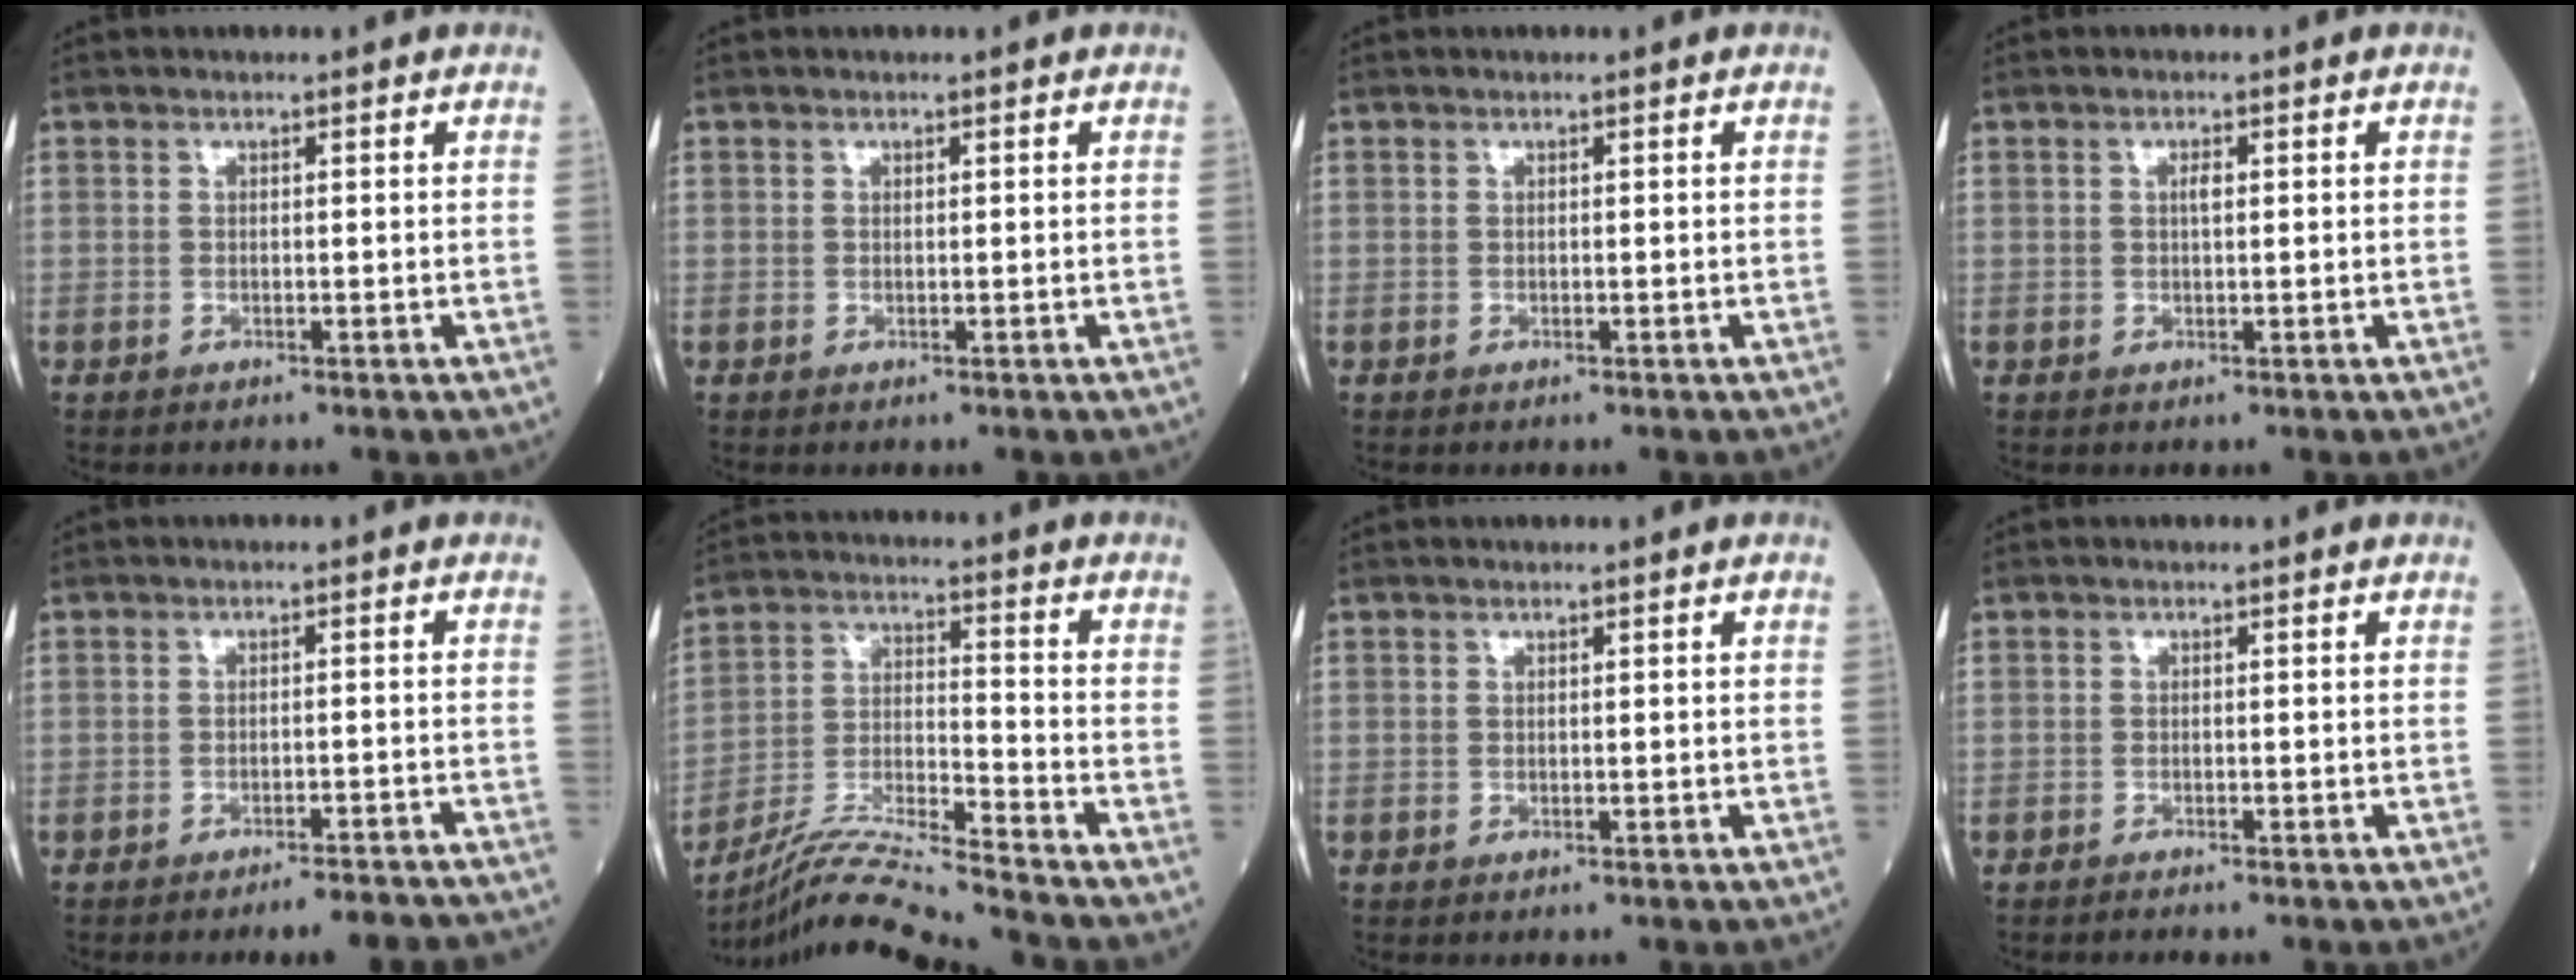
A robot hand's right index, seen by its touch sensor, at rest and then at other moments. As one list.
[{"total": 0.0}, {"total": 0.0}, {"total": 1.2, "force": [0.3, 0.3, 1.1], "torque": [-0.020, 0.002, 0.003]}, {"total": 7.5, "force": [-7.1, 0.2, 2.6], "torque": [-0.012, -0.004, -0.090]}, {"total": 13.5, "force": [-12.4, -2.2, 4.7], "torque": [-0.088, -0.005, -0.230]}, {"total": 0.0}, {"total": 0.9, "force": [-0.8, -0.2, 0.3], "torque": [-0.010, -0.001, -0.014]}]